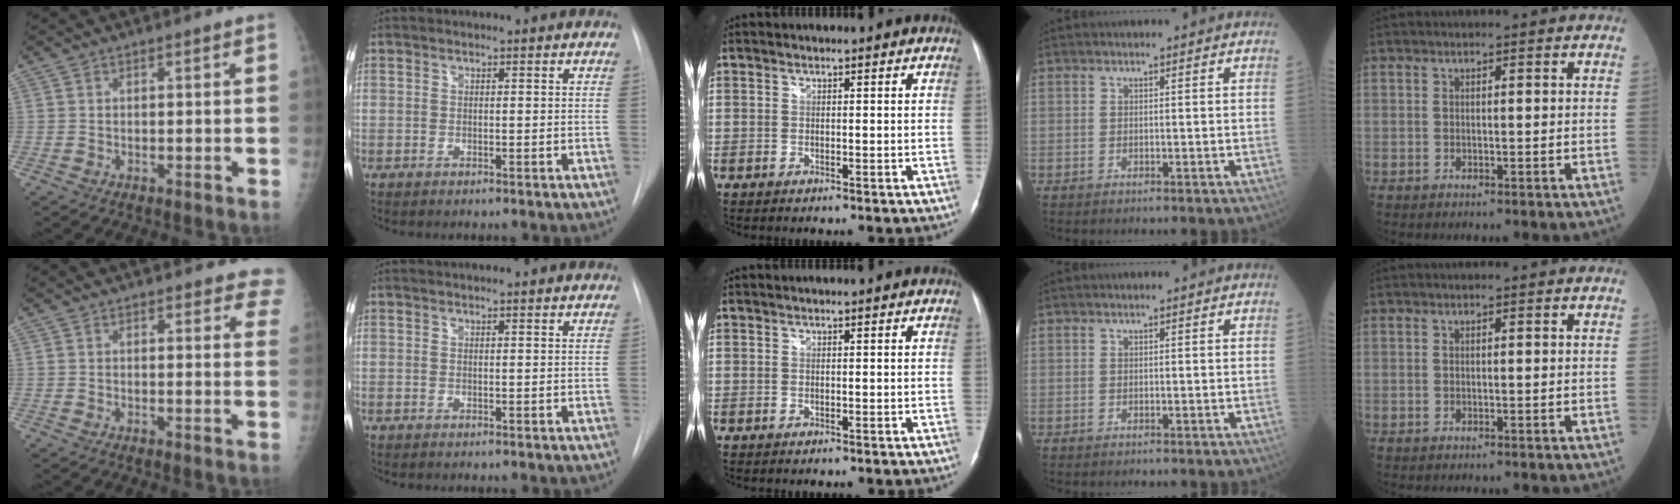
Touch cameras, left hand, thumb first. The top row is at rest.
{"thumb": {"total": 6.8, "force": [6.2, 2.4, 1.6], "torque": [0.031, -0.023, 0.044]}, "index": {"total": 4.6, "force": [4.4, 0.7, 1.2], "torque": [-0.015, 0.021, 0.044]}}